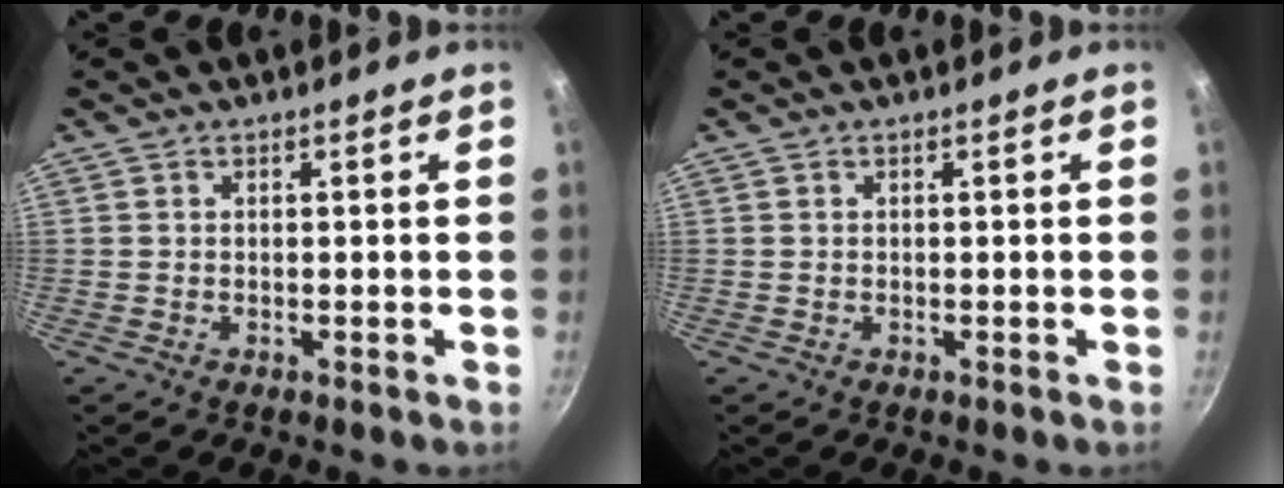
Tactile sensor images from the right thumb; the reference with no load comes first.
{"total": 0.0}